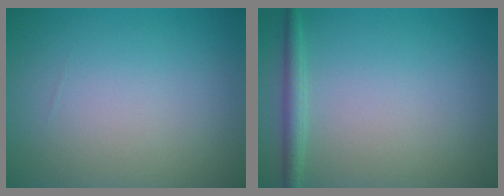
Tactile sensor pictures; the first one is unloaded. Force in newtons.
{"total": 1.7, "press": 1.7, "slide": 0.1}